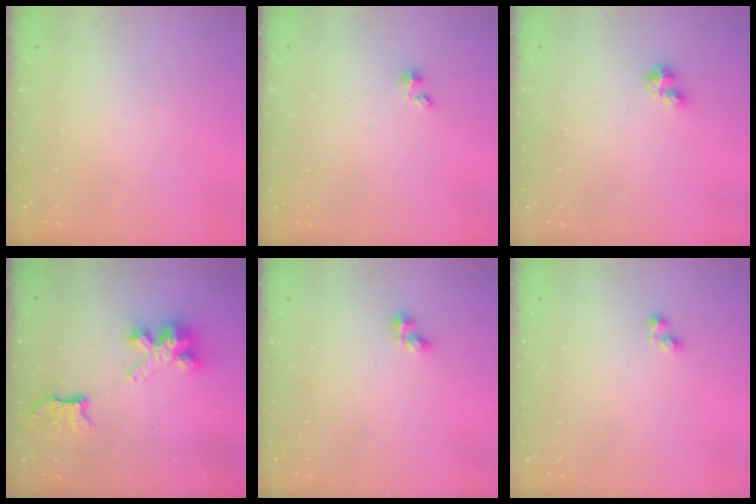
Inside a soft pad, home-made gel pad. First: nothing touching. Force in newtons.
{"total": 0.0}
{"total": 3.2, "press": 3.1, "slide": 0.5}
{"total": 7.6, "press": 7.6, "slide": 0.1}
{"total": 2.7, "press": 2.7, "slide": 0.3}
{"total": 1.1, "press": 0.9, "slide": 0.7}